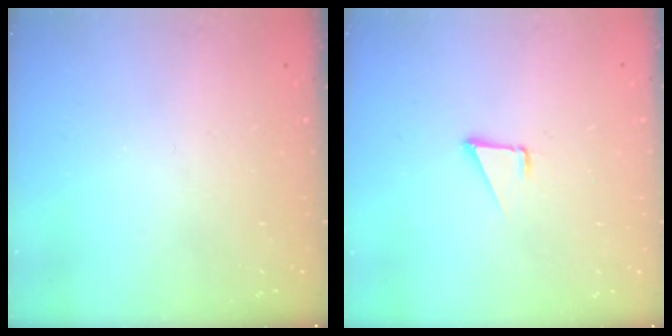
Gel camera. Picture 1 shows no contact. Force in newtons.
{"total": 1.6, "press": 1.5, "slide": 0.1}